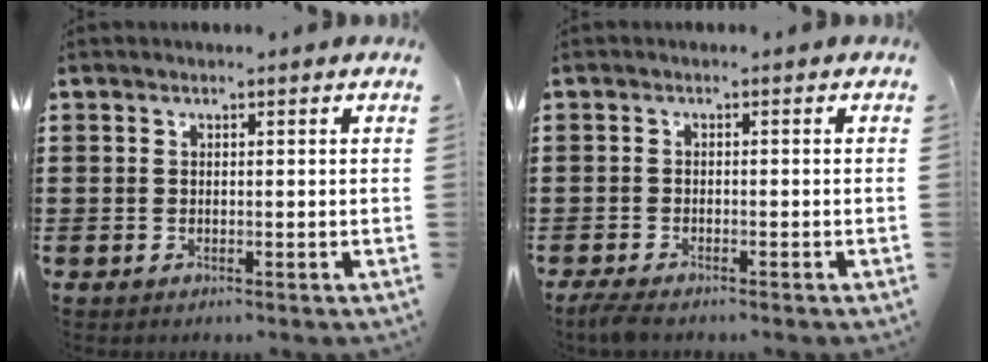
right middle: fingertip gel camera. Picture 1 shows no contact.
{"total": 1.9, "force": [-1.6, 0.3, 0.9], "torque": [-0.030, -0.005, -0.035]}